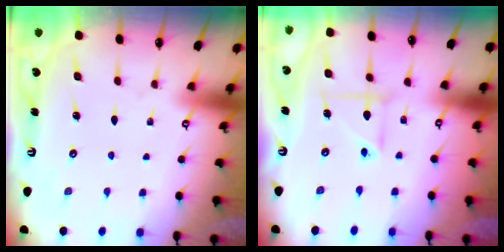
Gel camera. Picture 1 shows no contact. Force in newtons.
{"total": 4.4, "press": 4.2, "slide": 1.4}